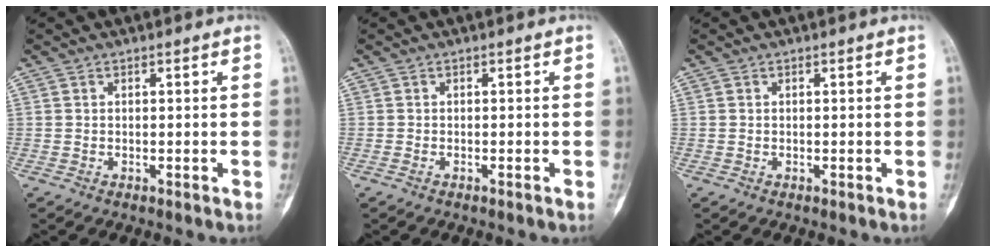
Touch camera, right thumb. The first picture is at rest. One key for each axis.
{"total": 0.5, "fx": -0.4, "fy": 0.2, "fz": 0.3, "tx": -0.010, "ty": 0.002, "tz": -0.004}
{"total": 0.0}